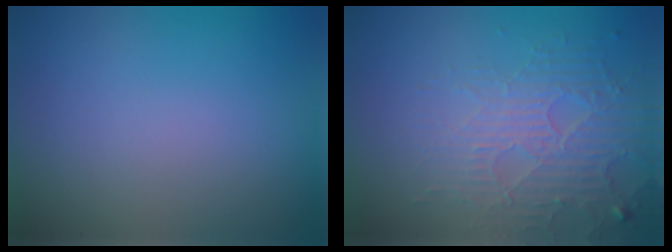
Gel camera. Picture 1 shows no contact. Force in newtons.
{"total": 3.9, "press": 3.8, "slide": 1.0}